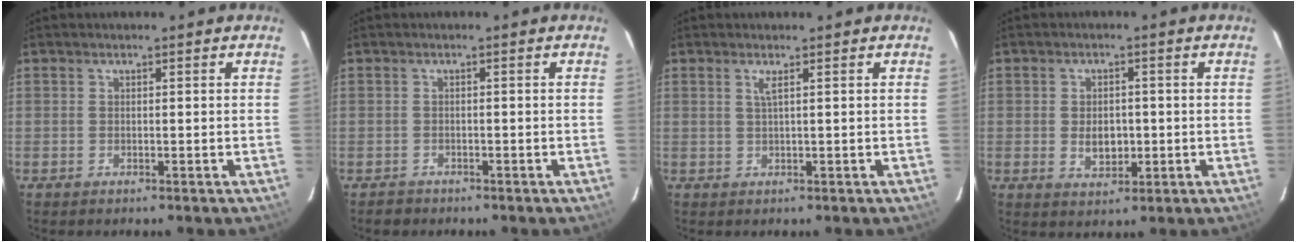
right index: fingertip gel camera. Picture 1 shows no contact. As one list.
[{"total": 1.8, "force": [-1.5, 1.1, -0.1], "torque": [-0.003, 0.001, -0.021]}, {"total": 1.3, "force": [0.5, -0.4, 1.1], "torque": [-0.022, 0.000, 0.009]}, {"total": 4.7, "force": [-0.6, 3.2, 3.5], "torque": [-0.061, 0.000, -0.002]}]